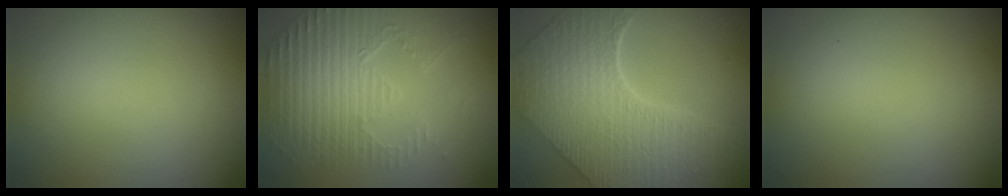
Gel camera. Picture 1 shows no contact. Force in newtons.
{"total": 5.4, "press": 3.6, "slide": 4.1}
{"total": 8.4, "press": 6.3, "slide": 5.6}
{"total": 0.0}